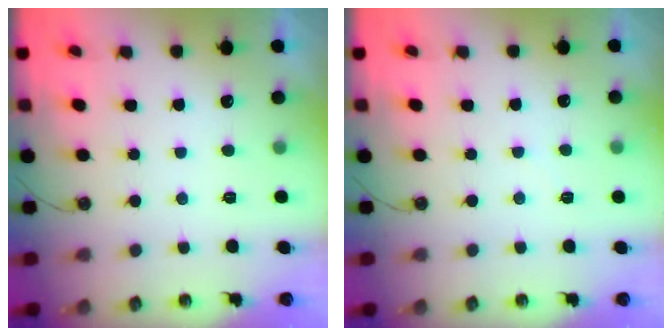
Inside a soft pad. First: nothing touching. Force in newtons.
{"total": 2.4, "press": 2.4, "slide": 0.4}